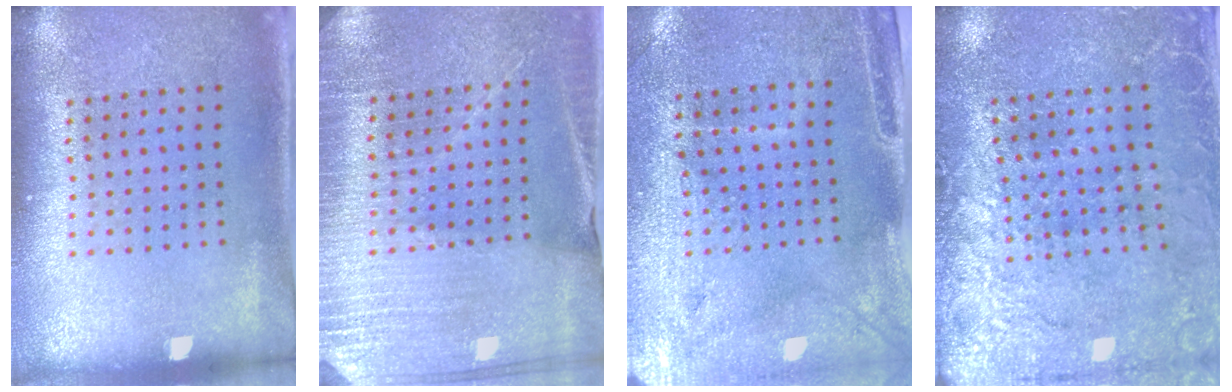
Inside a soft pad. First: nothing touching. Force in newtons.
{"total": 3.1, "press": 3.1, "slide": 0.4}
{"total": 3.1, "press": 2.8, "slide": 1.4}
{"total": 2.9, "press": 2.8, "slide": 0.4}